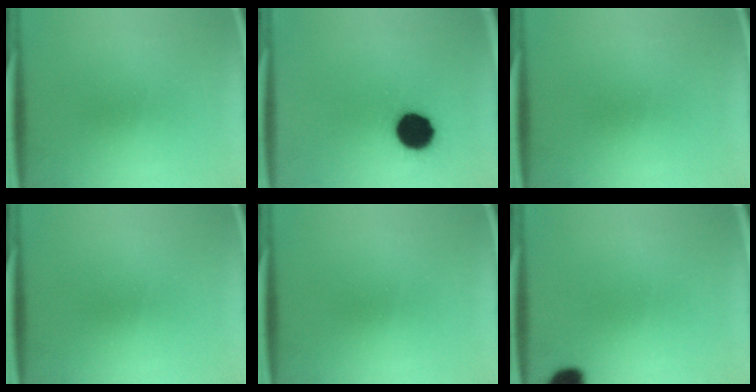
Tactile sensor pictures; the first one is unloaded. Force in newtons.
{"total": 12.3}
{"total": 0.0}
{"total": 0.0}
{"total": 0.0}
{"total": 6.4}